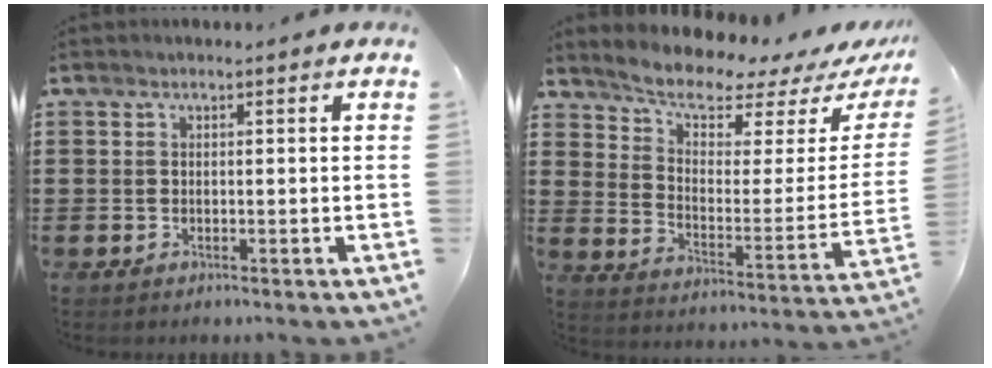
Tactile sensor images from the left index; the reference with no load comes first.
{"total": 6.6, "force": [5.9, 1.6, 2.6], "torque": [-0.075, -0.045, 0.098]}